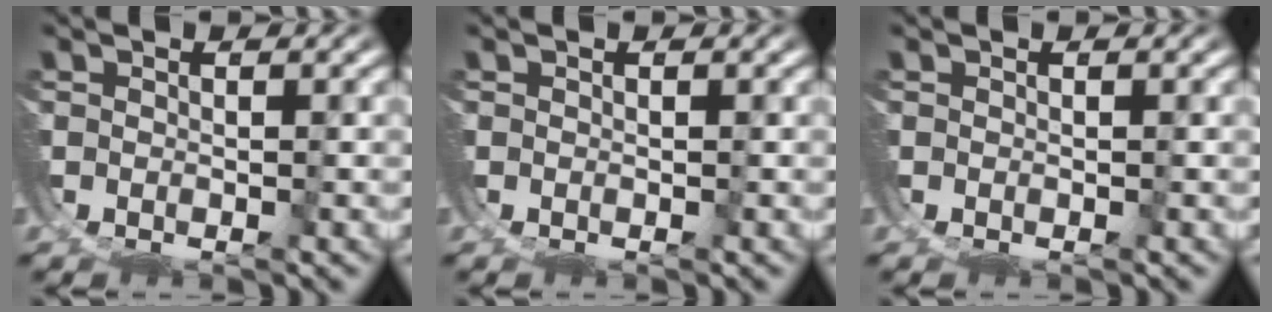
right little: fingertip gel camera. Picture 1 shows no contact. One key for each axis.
{"total": 0.0}
{"total": 0.0}